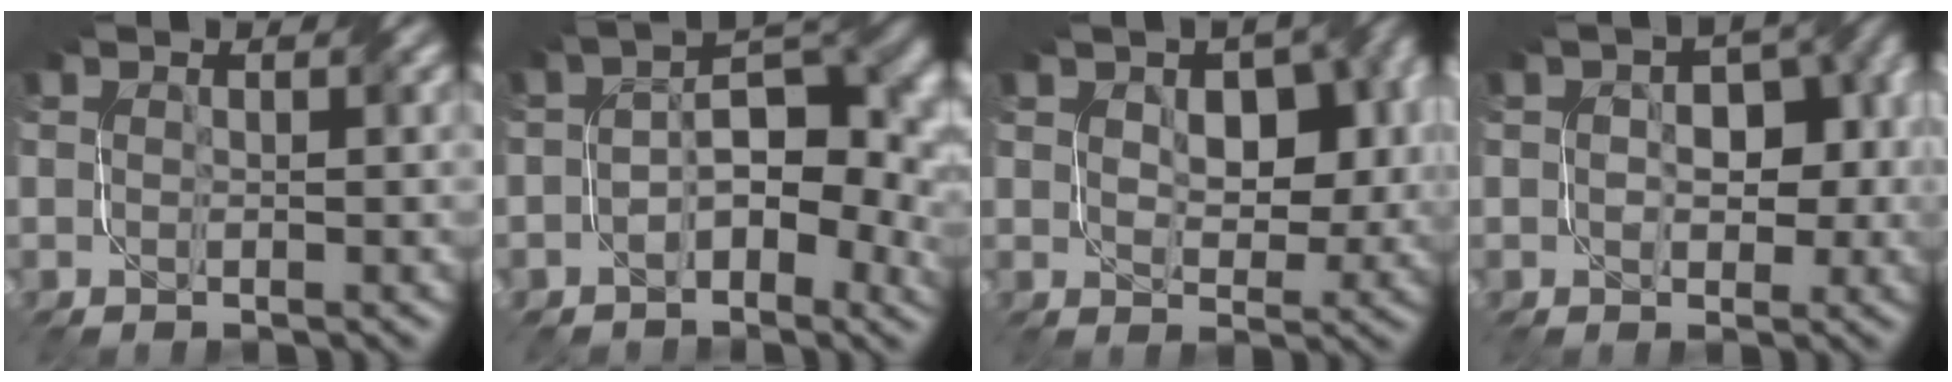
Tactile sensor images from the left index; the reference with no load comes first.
{"total": 7.4, "force": [-1.2, 4.1, 6.0], "torque": [-0.077, 0.010, -0.026]}
{"total": 6.1, "force": [1.2, 3.7, 4.7], "torque": [-0.075, -0.007, 0.027]}
{"total": 5.3, "force": [-0.7, 3.5, 3.9], "torque": [-0.038, 0.014, -0.003]}